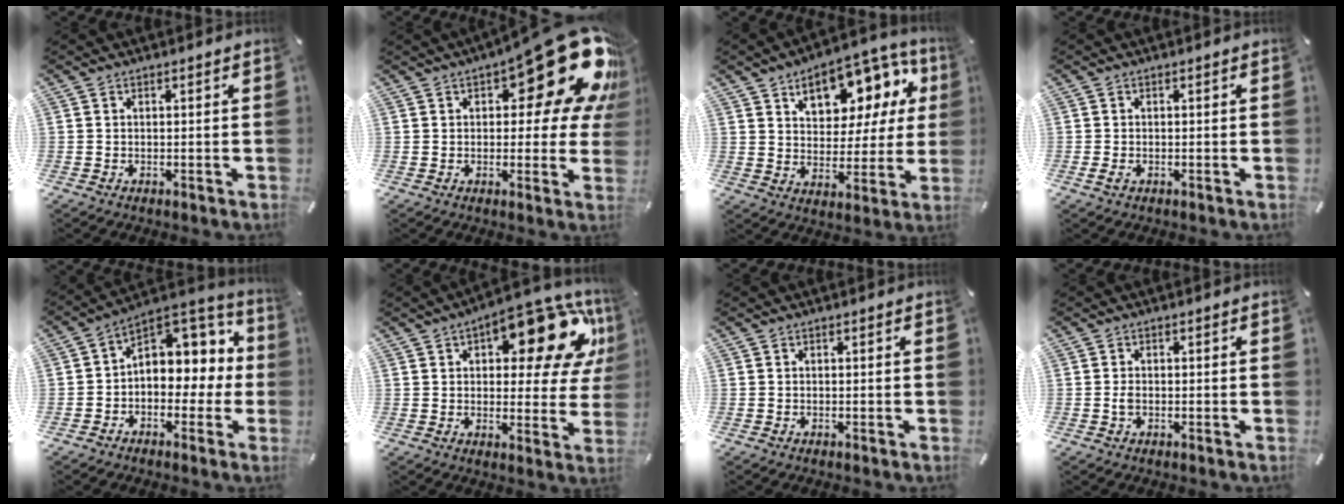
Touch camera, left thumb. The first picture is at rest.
{"total": 22.8, "force": [11.0, 8.9, 17.9], "torque": [-0.220, -0.074, 0.177]}
{"total": 14.6, "force": [8.3, 8.9, 8.0], "torque": [-0.115, -0.049, 0.140]}
{"total": 1.1, "force": [-0.5, 0.6, 0.8], "torque": [-0.021, -0.003, -0.009]}
{"total": 9.2, "force": [2.5, 7.5, 4.8], "torque": [-0.055, -0.025, 0.047]}
{"total": 18.3, "force": [9.3, 8.5, 13.2], "torque": [-0.154, -0.062, 0.148]}
{"total": 0.0}
{"total": 1.5, "force": [-0.3, 0.9, 1.1], "torque": [-0.028, 0.000, -0.009]}